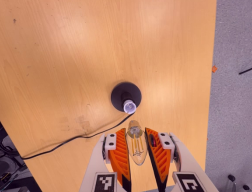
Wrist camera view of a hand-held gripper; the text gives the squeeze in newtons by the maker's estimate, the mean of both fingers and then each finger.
{"total": 8.5, "left": 7.5, "right": 9.4}